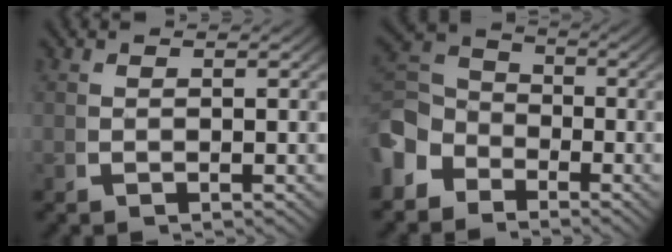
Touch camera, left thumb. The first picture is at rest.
{"total": 7.2, "force": [-0.8, 5.9, 4.0], "torque": [-0.080, -0.018, -0.013]}